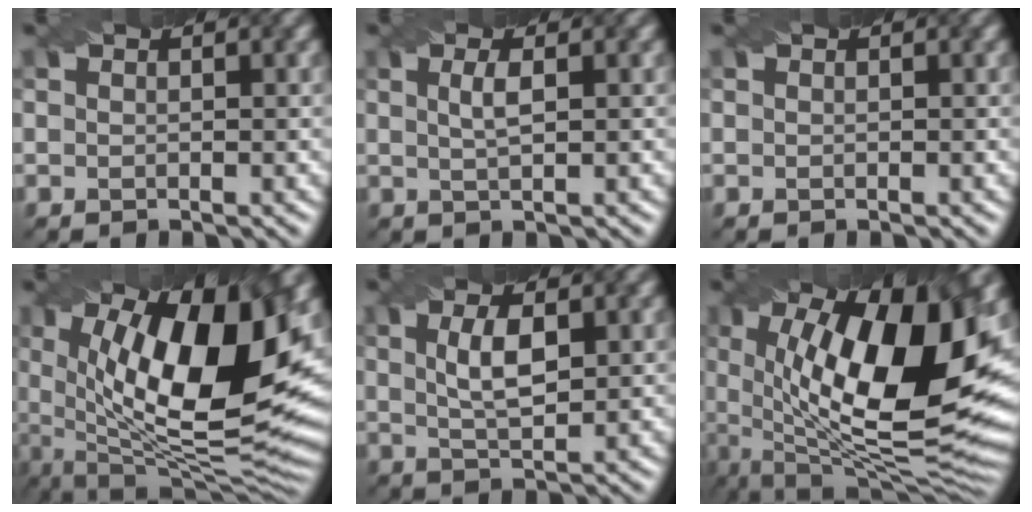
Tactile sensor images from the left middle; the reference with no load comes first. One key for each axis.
{"total": 1.6, "fx": 0.2, "fy": 0.4, "fz": 1.6, "tx": -0.028, "ty": 0.004, "tz": 0.004}
{"total": 0.0}
{"total": 16.4, "fx": 3.3, "fy": 6.3, "fz": 14.7, "tx": -0.223, "ty": -0.007, "tz": 0.048}
{"total": 3.6, "fx": 0.6, "fy": 1.3, "fz": 3.3, "tx": -0.068, "ty": 0.002, "tz": 0.016}
{"total": 17.5, "fx": 2.8, "fy": 6.6, "fz": 15.9, "tx": -0.233, "ty": 0.000, "tz": 0.040}